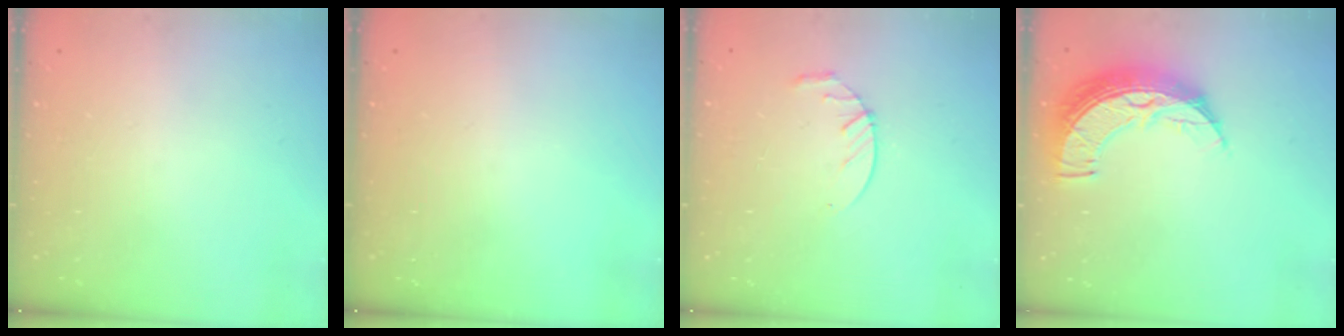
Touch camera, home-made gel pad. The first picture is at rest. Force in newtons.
{"total": 0.0}
{"total": 4.2, "press": 4.2, "slide": 0.5}
{"total": 12.2, "press": 12.2, "slide": 0.9}